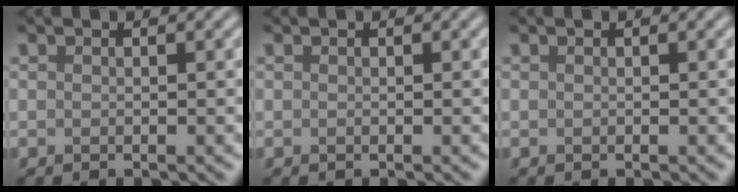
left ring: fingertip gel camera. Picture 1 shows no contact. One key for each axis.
{"total": 0.0}
{"total": 0.0}